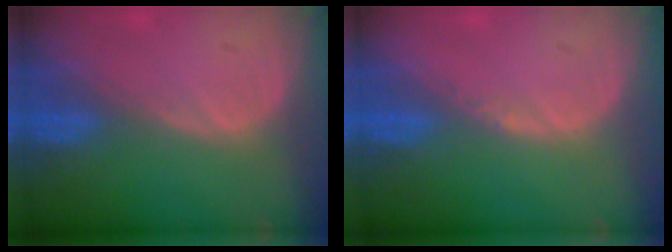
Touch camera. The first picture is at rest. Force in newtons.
{"total": 0.6, "press": 0.5, "slide": 0.4}